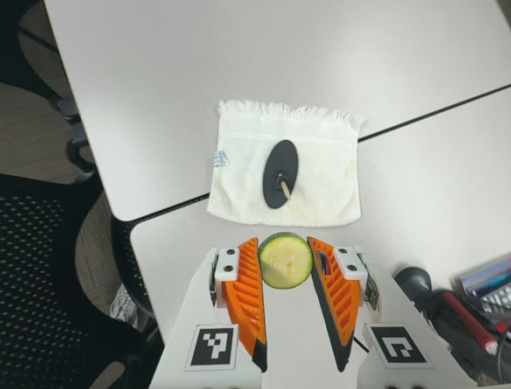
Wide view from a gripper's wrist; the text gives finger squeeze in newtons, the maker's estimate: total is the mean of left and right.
{"total": 8.3, "left": 8.0, "right": 8.5}